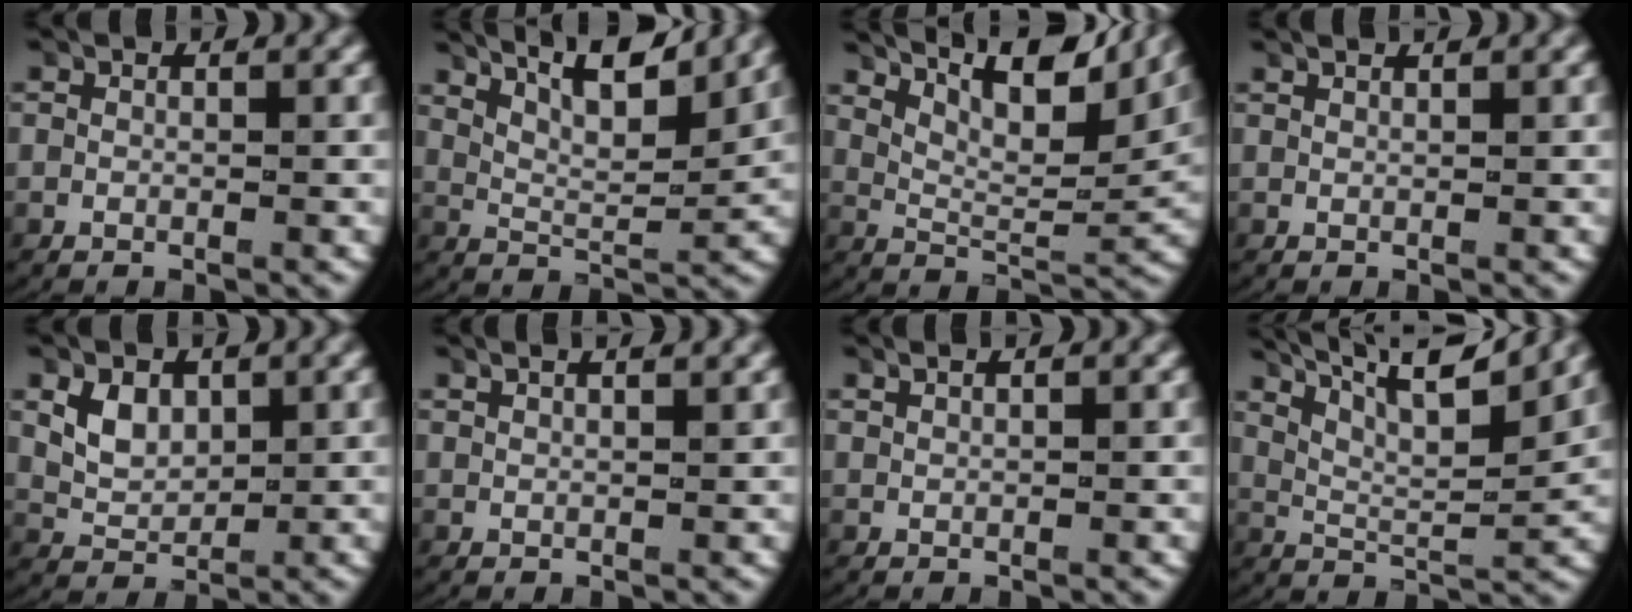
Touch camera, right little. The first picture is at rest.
{"total": 9.0, "force": [6.5, 3.1, 5.4], "torque": [-0.079, 0.017, 0.090]}
{"total": 10.9, "force": [7.3, 4.2, 6.9], "torque": [-0.098, 0.023, 0.097]}
{"total": 1.2, "force": [1.2, -0.2, 0.2], "torque": [-0.003, 0.001, 0.020]}
{"total": 2.9, "force": [0.8, 2.2, 1.7], "torque": [-0.039, -0.007, 0.018]}
{"total": 2.7, "force": [2.3, 0.3, 1.3], "torque": [-0.015, 0.008, 0.036]}
{"total": 0.9, "force": [0.9, -0.1, 0.2], "torque": [-0.004, 0.004, 0.017]}
{"total": 9.8, "force": [6.5, 3.4, 6.4], "torque": [-0.097, 0.014, 0.094]}